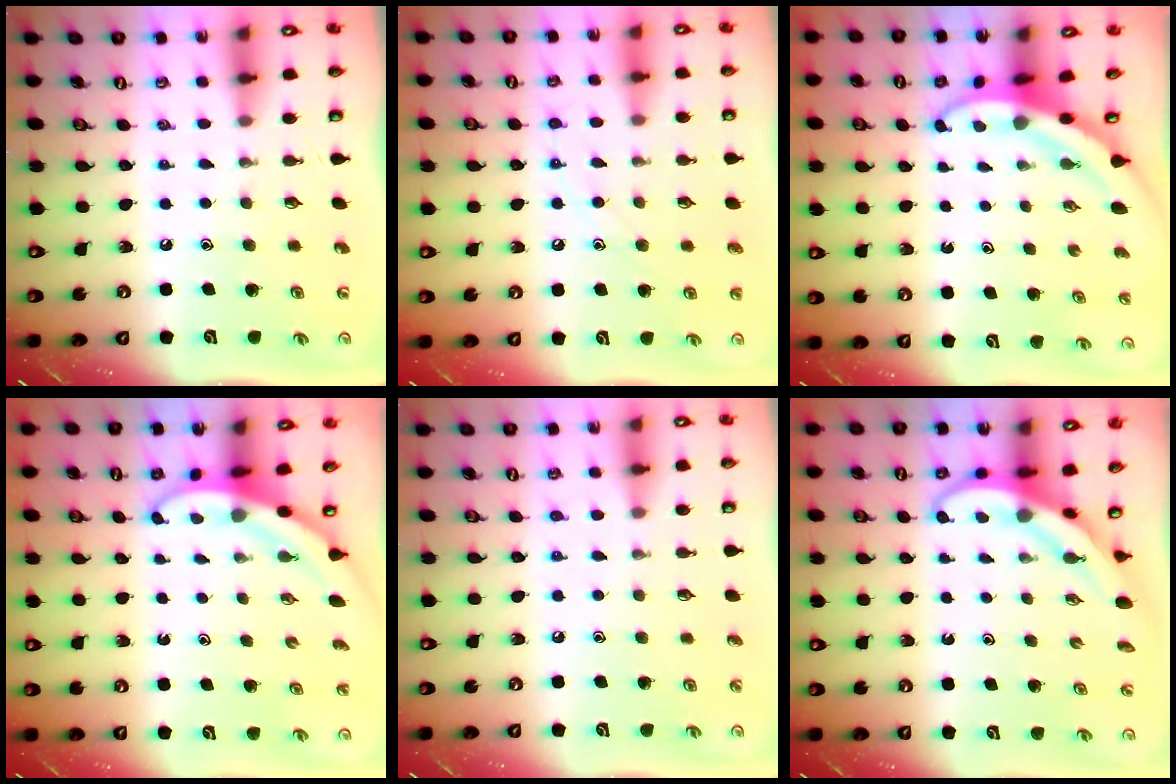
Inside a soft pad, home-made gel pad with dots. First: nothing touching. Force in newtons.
{"total": 8.5, "press": 8.4, "slide": 0.7}
{"total": 3.7, "press": 3.7, "slide": 0.5}
{"total": 2.9, "press": 2.9, "slide": 0.1}
{"total": 4.2, "press": 4.1, "slide": 0.5}
{"total": 4.0, "press": 4.0, "slide": 0.4}